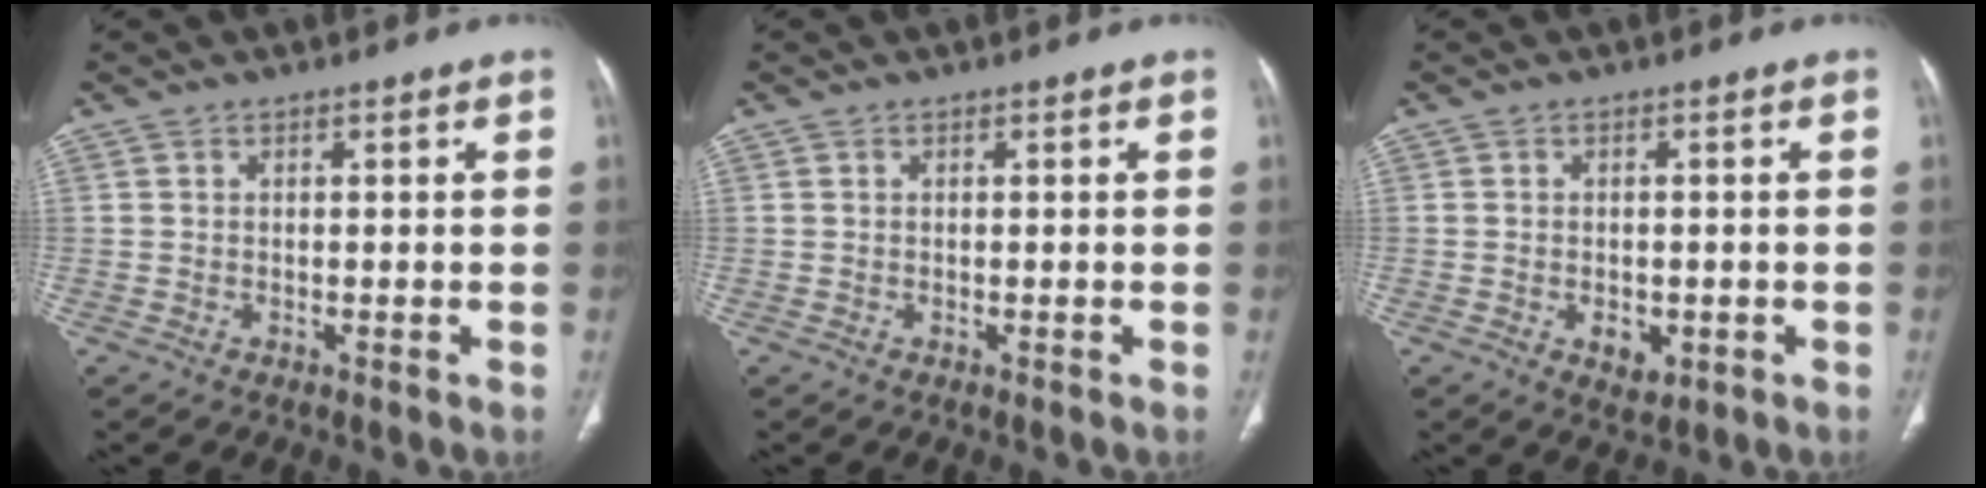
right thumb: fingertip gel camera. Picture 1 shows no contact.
{"total": 0.0}
{"total": 3.7, "force": [-1.1, 2.4, 2.5], "torque": [-0.028, 0.002, -0.008]}